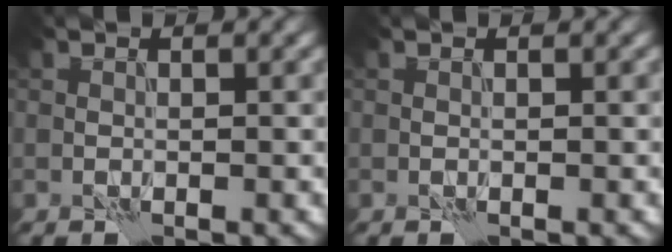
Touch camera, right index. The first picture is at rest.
{"total": 0.0}